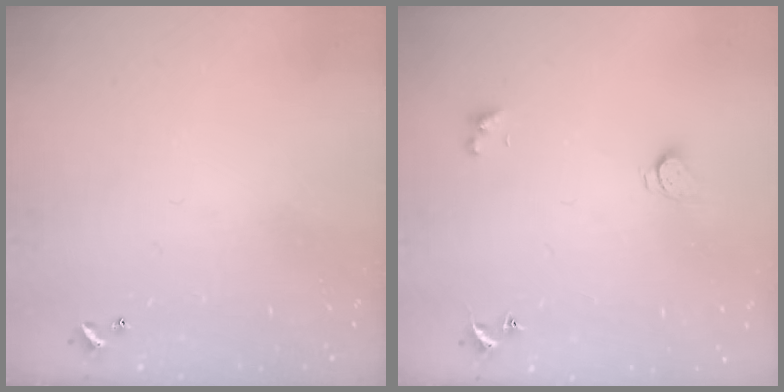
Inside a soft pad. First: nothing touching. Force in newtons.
{"total": 2.9, "press": 2.9, "slide": 0.5}